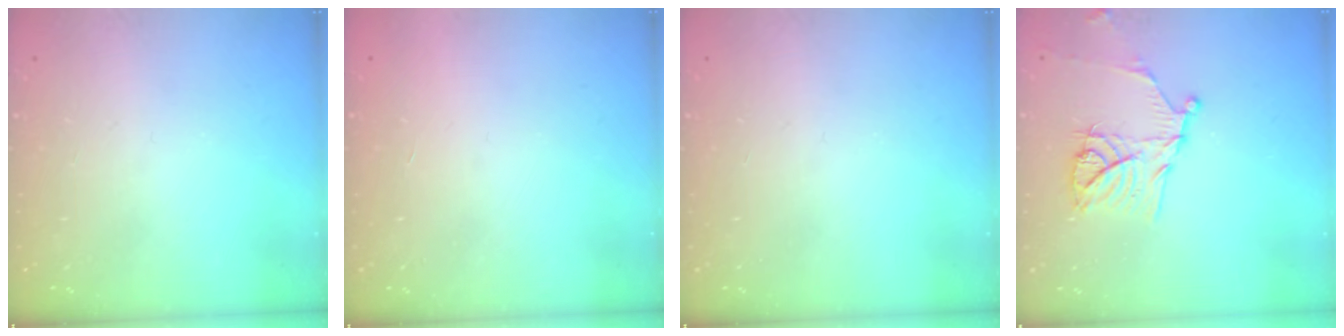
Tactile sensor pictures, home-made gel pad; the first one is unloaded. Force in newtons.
{"total": 1.7, "press": 1.7, "slide": 0.1}
{"total": 0.0}
{"total": 13.8, "press": 13.7, "slide": 0.8}